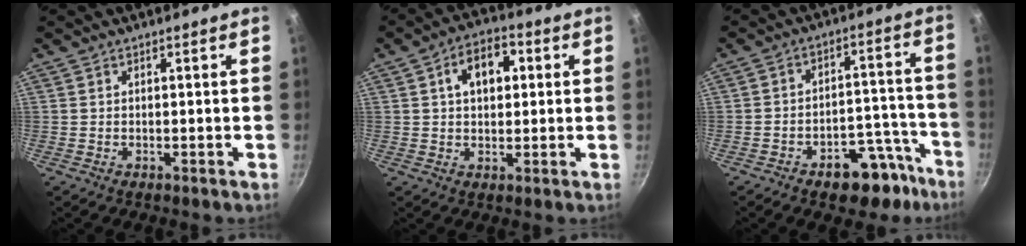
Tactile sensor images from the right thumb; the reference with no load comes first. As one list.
[{"total": 9.0, "force": [2.2, 5.9, 6.5], "torque": [-0.071, 0.012, 0.027]}, {"total": 13.1, "force": [-8.2, 7.4, 6.9], "torque": [-0.024, 0.077, -0.095]}]